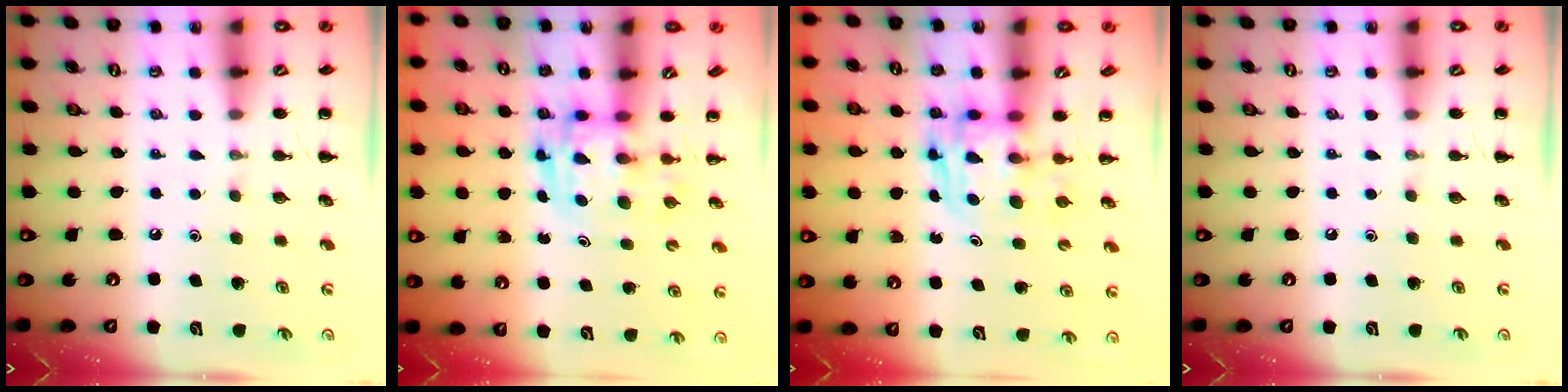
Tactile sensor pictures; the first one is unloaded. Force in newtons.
{"total": 3.0, "press": 3.0, "slide": 0.5}
{"total": 2.7, "press": 2.7, "slide": 0.2}
{"total": 0.0}